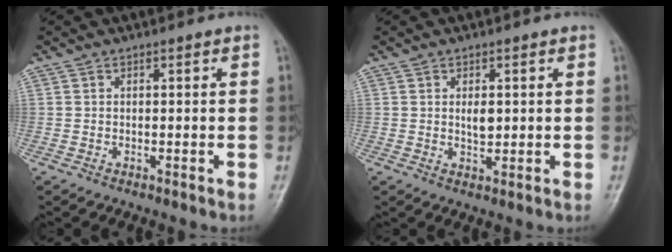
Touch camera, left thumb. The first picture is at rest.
{"total": 2.9, "force": [0.6, 1.5, 2.4], "torque": [-0.034, -0.006, 0.011]}